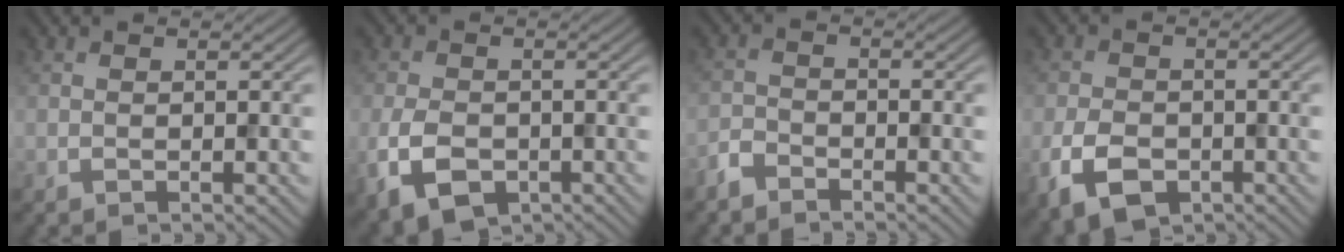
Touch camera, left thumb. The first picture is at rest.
{"total": 5.9, "force": [-2.4, 3.8, 3.9], "torque": [-0.096, -0.018, -0.047]}
{"total": 2.5, "force": [-2.2, 0.8, 0.7], "torque": [-0.016, -0.002, -0.056]}
{"total": 5.9, "force": [-2.7, 3.8, 3.6], "torque": [-0.086, -0.014, -0.055]}